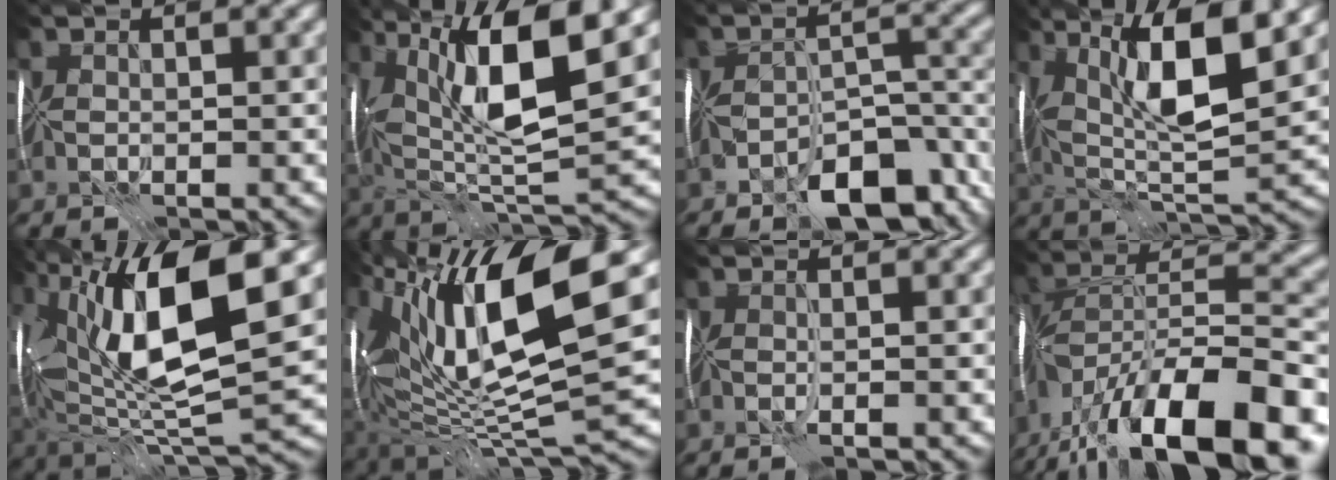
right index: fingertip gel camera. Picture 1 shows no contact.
{"total": 11.3, "force": [3.8, 3.0, 10.2], "torque": [-0.180, 0.002, 0.068]}
{"total": 8.0, "force": [-5.1, 3.6, 4.9], "torque": [-0.061, -0.010, -0.087]}
{"total": 10.0, "force": [3.3, 2.7, 9.1], "torque": [-0.161, 0.004, 0.057]}
{"total": 13.5, "force": [4.2, 3.9, 12.2], "torque": [-0.234, 0.008, 0.075]}
{"total": 13.6, "force": [4.7, 3.9, 12.1], "torque": [-0.227, 0.005, 0.083]}
{"total": 0.7, "force": [-0.5, -0.4, 0.2], "torque": [-0.004, -0.005, -0.009]}
{"total": 17.0, "force": [-11.2, 5.9, 11.4], "torque": [-0.206, 0.007, -0.187]}